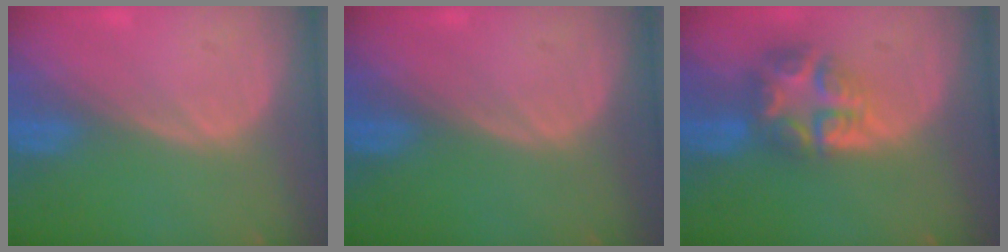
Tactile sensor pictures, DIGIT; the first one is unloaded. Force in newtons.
{"total": 0.0}
{"total": 7.9, "press": 6.8, "slide": 4.1}